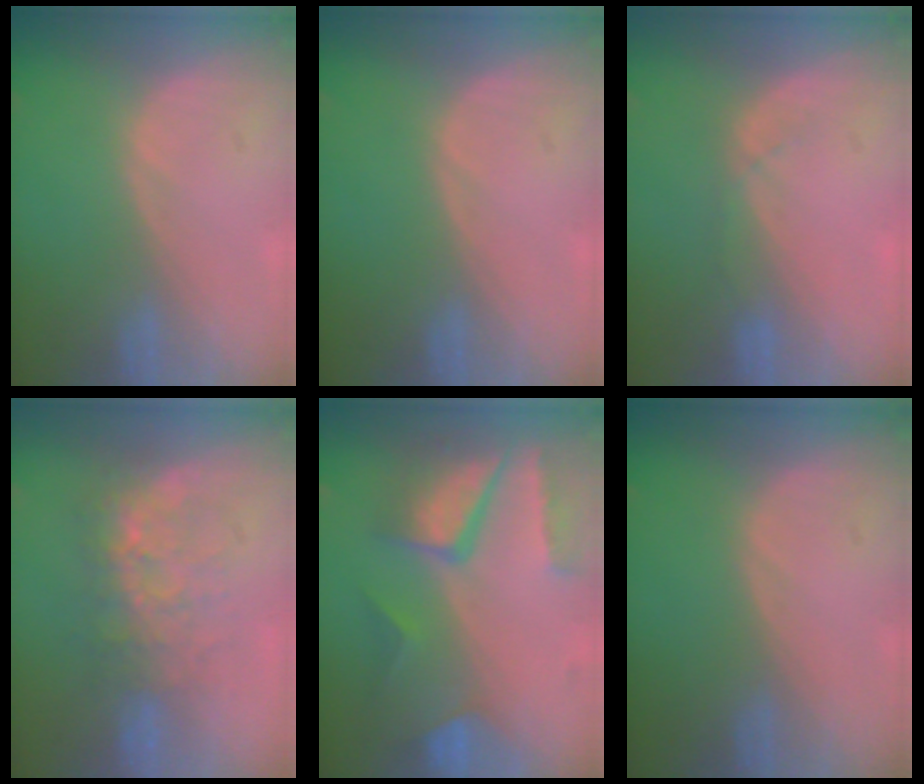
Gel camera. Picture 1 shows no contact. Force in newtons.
{"total": 0.0}
{"total": 2.1, "press": 1.9, "slide": 0.9}
{"total": 7.5, "press": 7.2, "slide": 2.2}
{"total": 10.3, "press": 8.8, "slide": 5.4}
{"total": 0.0}